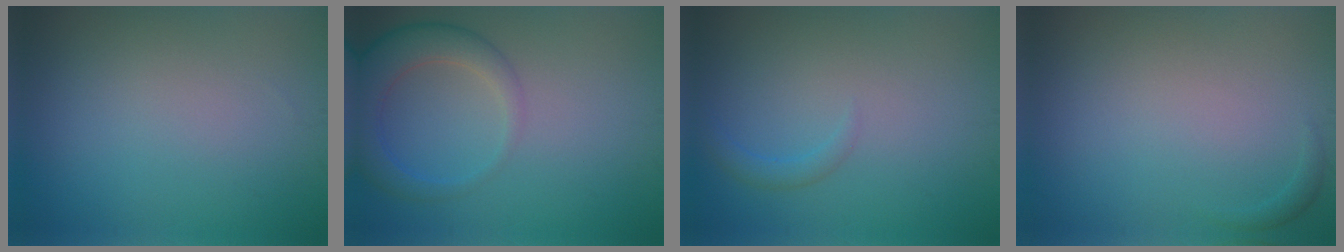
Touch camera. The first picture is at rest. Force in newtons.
{"total": 4.6, "press": 4.6, "slide": 0.2}
{"total": 1.1, "press": 1.1, "slide": 0.1}
{"total": 0.6, "press": 0.6, "slide": 0.1}